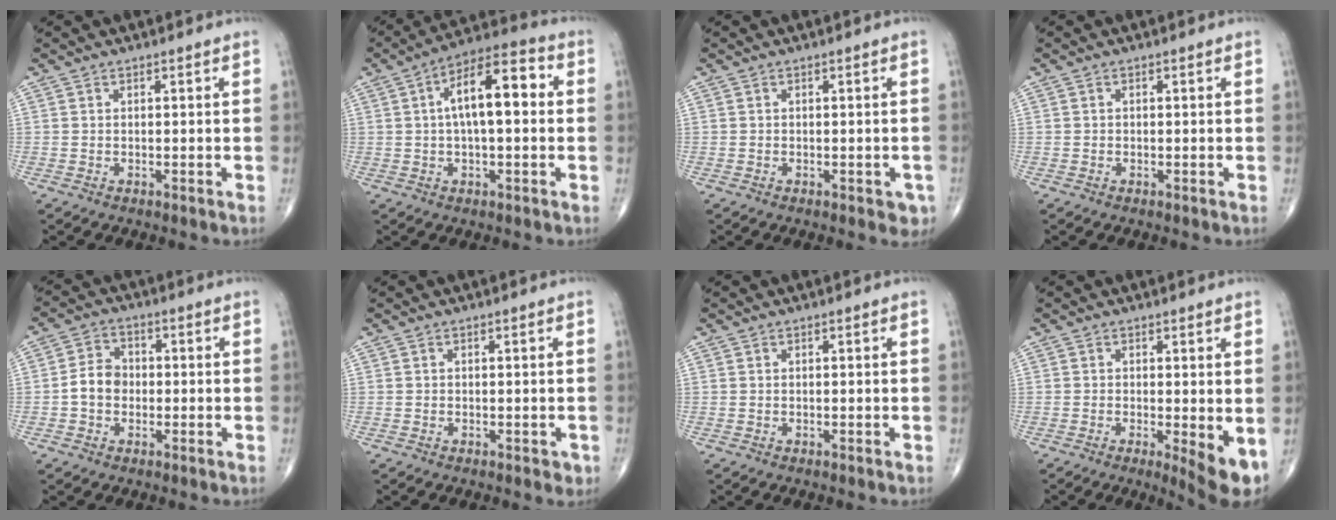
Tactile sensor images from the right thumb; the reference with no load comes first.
{"total": 13.1, "force": [1.8, 5.3, 11.8], "torque": [-0.184, 0.032, 0.019]}
{"total": 2.3, "force": [-1.0, 1.3, 1.6], "torque": [0.001, 0.001, -0.013]}
{"total": 0.0}
{"total": 5.5, "force": [-0.8, 4.5, 3.2], "torque": [-0.045, 0.019, -0.024]}
{"total": 1.1, "force": [-0.4, 0.7, 0.7], "torque": [0.000, 0.000, -0.006]}
{"total": 0.0}
{"total": 5.8, "force": [-1.0, 1.5, 5.5], "torque": [-0.080, -0.017, -0.017]}